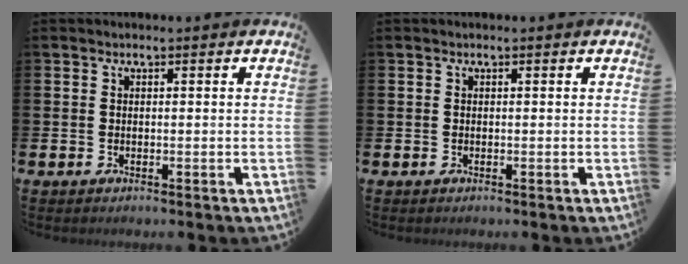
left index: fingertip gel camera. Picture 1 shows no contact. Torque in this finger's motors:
{"motor_torque": [-0.01, 0.02, 0.00, -0.01]}